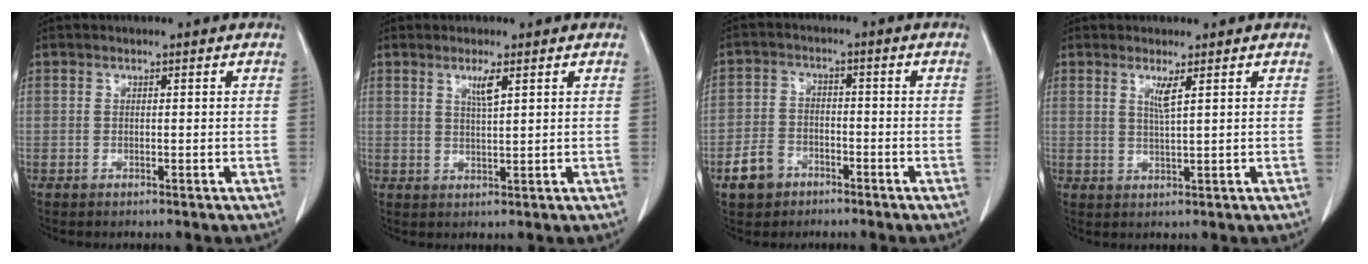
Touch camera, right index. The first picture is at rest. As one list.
[{"total": 2.6, "force": [1.4, 0.0, 2.2], "torque": [-0.045, -0.003, 0.027]}, {"total": 5.5, "force": [-3.4, 3.9, 1.9], "torque": [-0.046, 0.008, -0.057]}, {"total": 2.3, "force": [1.1, -0.3, 1.9], "torque": [-0.042, -0.008, 0.024]}]